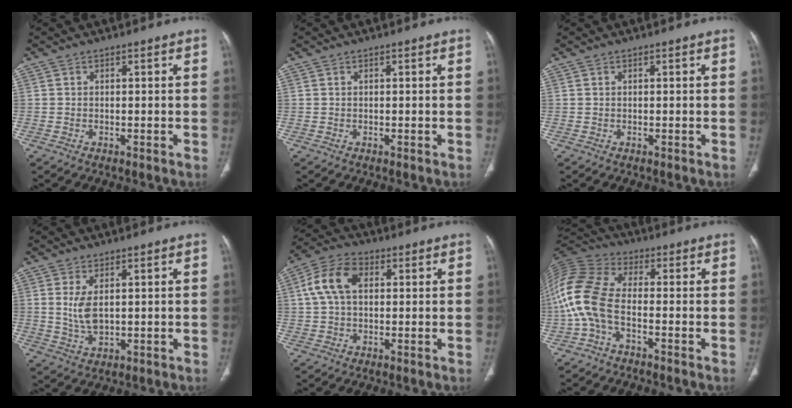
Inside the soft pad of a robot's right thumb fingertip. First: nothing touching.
{"total": 0.0}
{"total": 0.0}
{"total": 5.1, "force": [1.0, 2.5, 4.4], "torque": [-0.090, -0.009, 0.028]}
{"total": 9.1, "force": [1.9, 5.9, 6.7], "torque": [-0.136, 0.025, 0.031]}
{"total": 13.1, "force": [-2.8, 6.8, 10.8], "torque": [-0.249, 0.035, -0.064]}